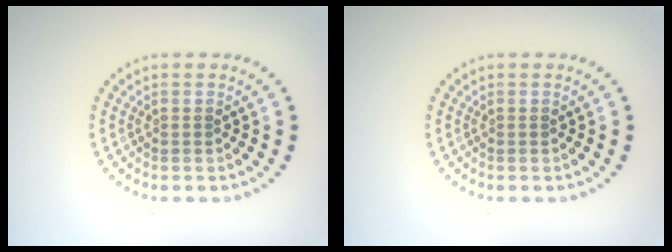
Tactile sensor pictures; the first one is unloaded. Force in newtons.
{"total": 0.0}